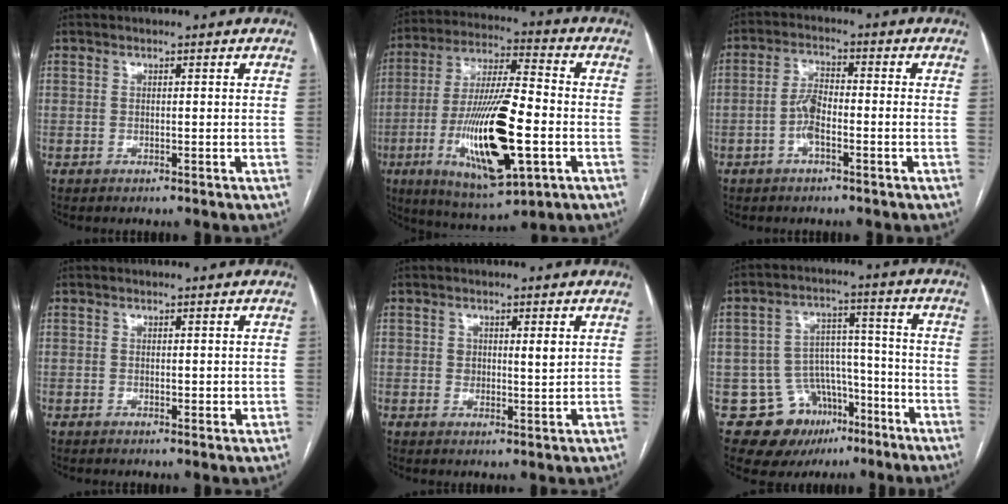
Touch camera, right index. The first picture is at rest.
{"total": 19.7, "force": [-5.2, 4.0, 18.5], "torque": [-0.364, -0.016, -0.081]}
{"total": 4.6, "force": [-1.6, 1.4, 4.1], "torque": [-0.087, 0.011, -0.033]}
{"total": 1.4, "force": [0.3, 0.9, 1.1], "torque": [-0.012, -0.003, 0.006]}
{"total": 2.7, "force": [1.0, 1.2, 2.2], "torque": [-0.033, -0.003, 0.016]}
{"total": 11.3, "force": [-6.0, 9.0, 3.1], "torque": [-0.039, 0.055, -0.079]}